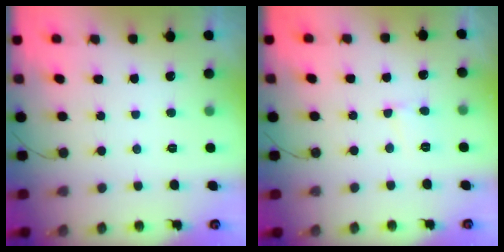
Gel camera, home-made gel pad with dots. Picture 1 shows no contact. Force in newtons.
{"total": 3.6, "press": 3.6, "slide": 0.3}